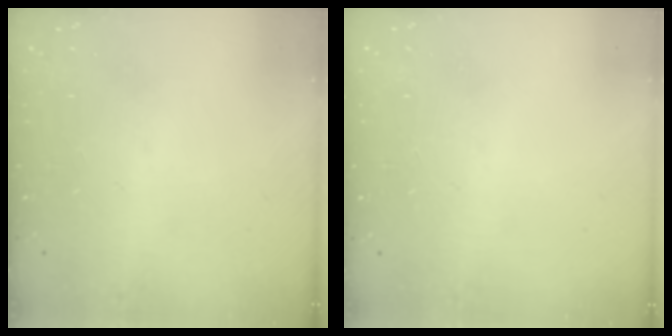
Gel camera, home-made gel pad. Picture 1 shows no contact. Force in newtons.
{"total": 2.2, "press": 2.2, "slide": 0.1}